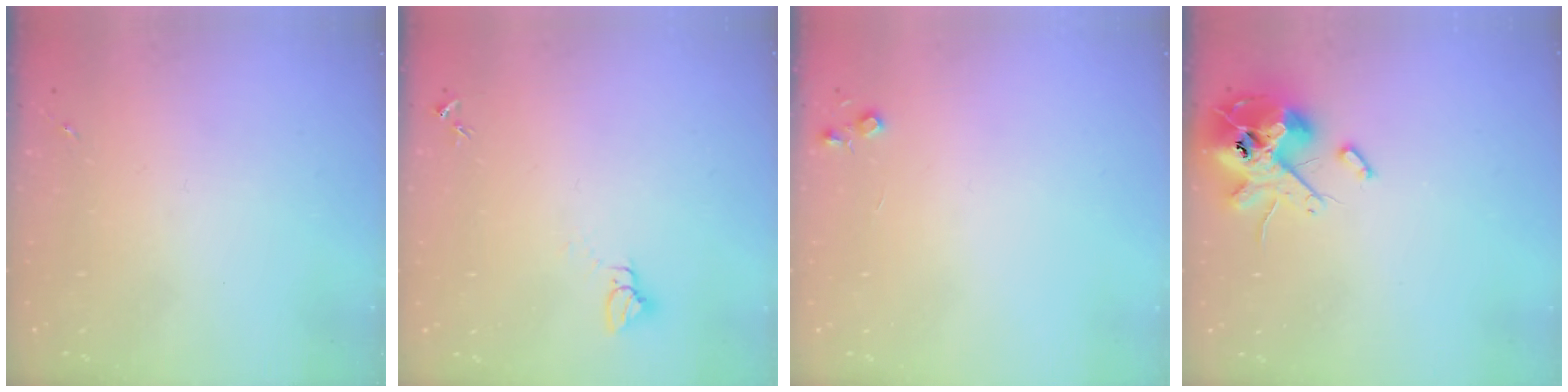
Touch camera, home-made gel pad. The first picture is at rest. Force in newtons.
{"total": 2.8, "press": 2.8, "slide": 0.1}
{"total": 4.4, "press": 4.3, "slide": 0.5}
{"total": 14.3, "press": 14.0, "slide": 2.5}